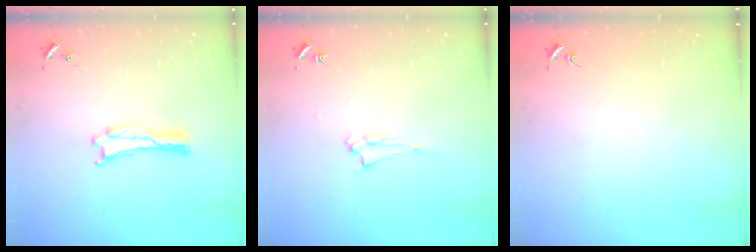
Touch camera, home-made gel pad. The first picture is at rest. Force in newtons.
{"total": 1.6, "press": 1.6, "slide": 0.2}
{"total": 0.0}